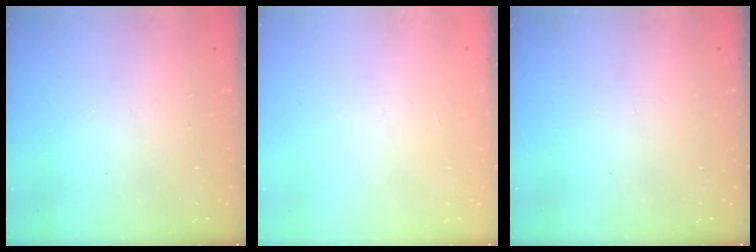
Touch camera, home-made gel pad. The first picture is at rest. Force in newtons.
{"total": 0.0}
{"total": 0.0}